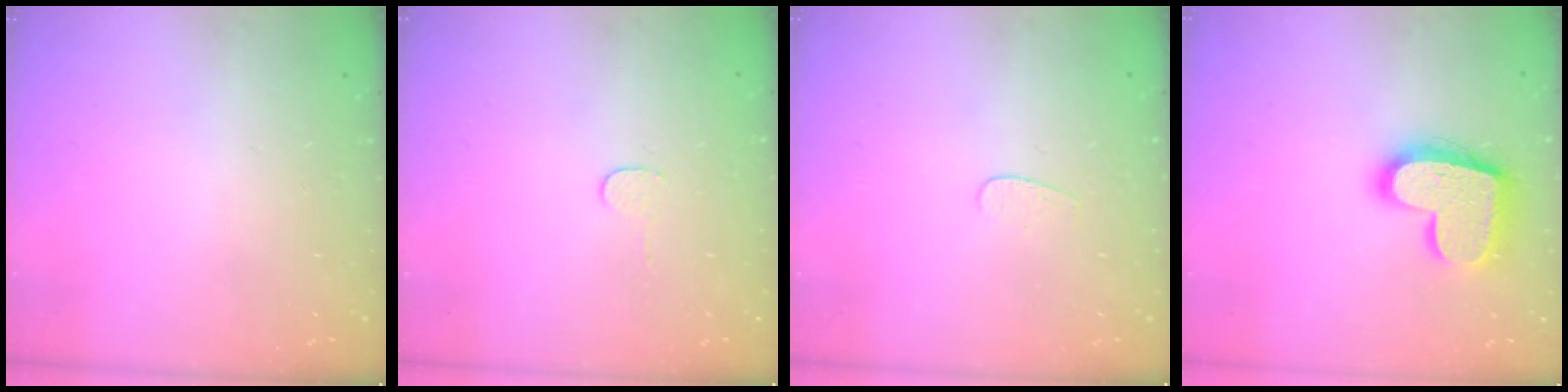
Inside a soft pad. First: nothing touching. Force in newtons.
{"total": 2.7, "press": 2.7, "slide": 0.2}
{"total": 3.5, "press": 3.5, "slide": 0.3}
{"total": 18.0, "press": 18.0, "slide": 1.1}